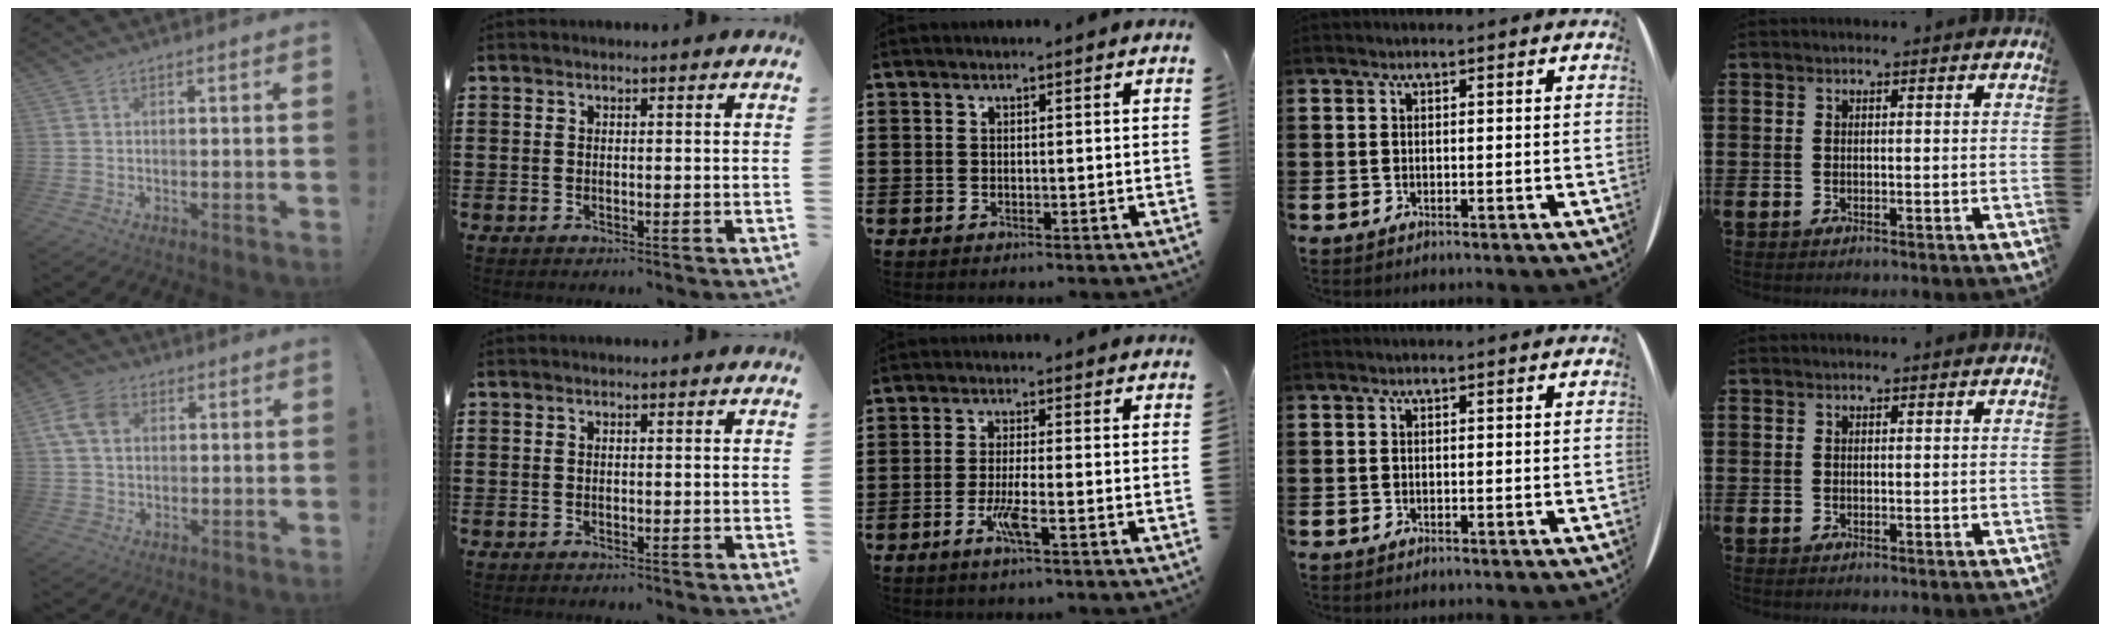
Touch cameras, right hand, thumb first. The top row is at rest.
{"thumb": {"total": 9.2, "force": [2.7, 6.8, 5.6], "torque": [-0.113, 0.006, 0.053]}, "middle": {"total": 2.6, "force": [-0.9, 0.0, 2.5], "torque": [-0.051, -0.007, -0.021]}}